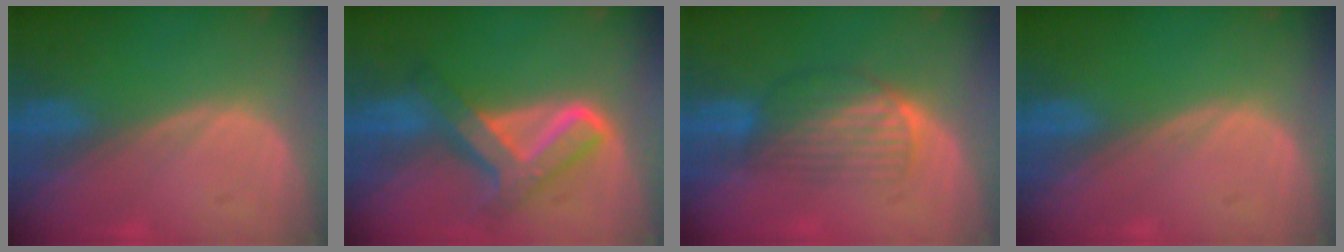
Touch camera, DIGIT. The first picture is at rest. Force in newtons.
{"total": 8.1, "press": 8.1, "slide": 0.8}
{"total": 6.7, "press": 5.8, "slide": 3.5}
{"total": 0.0}